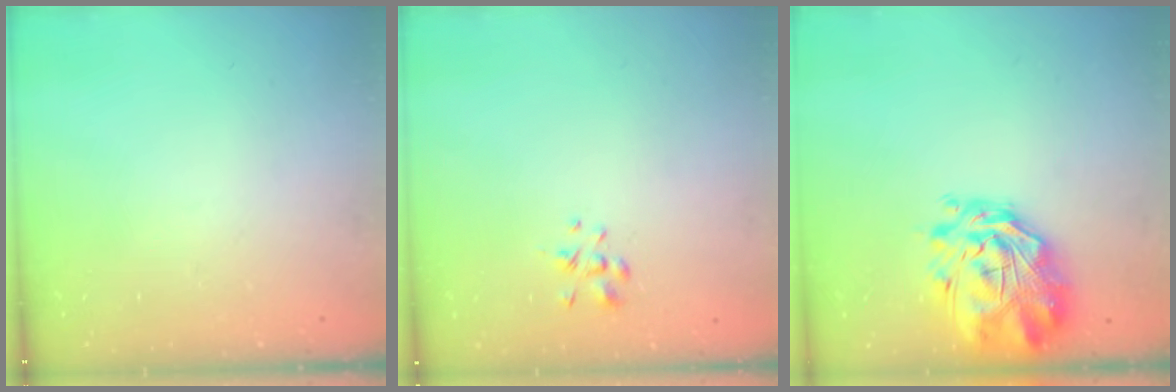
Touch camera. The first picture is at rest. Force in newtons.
{"total": 1.3, "press": 1.1, "slide": 0.5}
{"total": 3.5, "press": 3.1, "slide": 1.5}